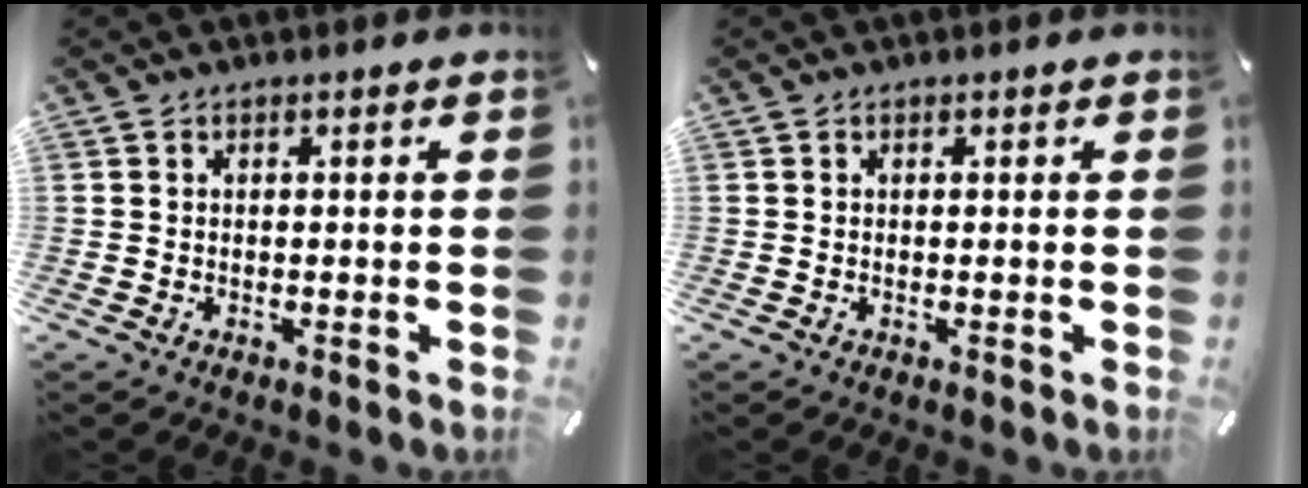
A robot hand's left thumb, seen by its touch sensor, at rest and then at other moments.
{"total": 0.0}